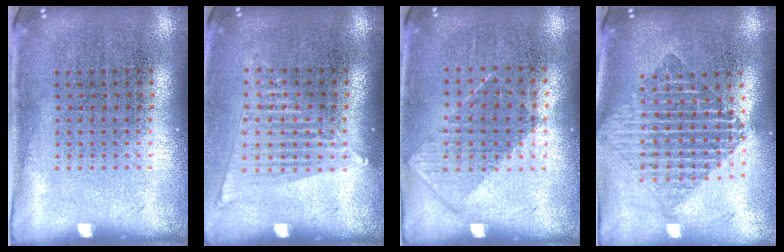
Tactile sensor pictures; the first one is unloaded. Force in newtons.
{"total": 1.5, "press": 1.4, "slide": 0.7}
{"total": 0.8, "press": 0.7, "slide": 0.4}
{"total": 1.9, "press": 1.6, "slide": 1.1}